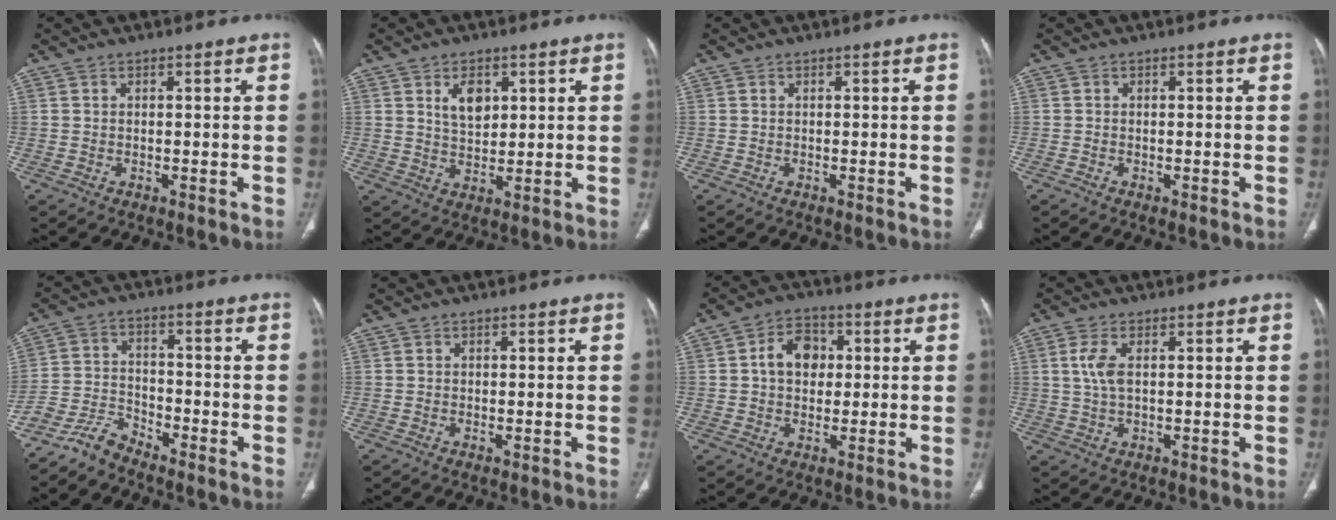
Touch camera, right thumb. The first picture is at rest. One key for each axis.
{"total": 5.5, "fx": 2.3, "fy": 3.3, "fz": 3.8, "tx": -0.048, "ty": -0.018, "tz": 0.044}
{"total": 0.0}
{"total": 0.0}
{"total": 5.6, "fx": -5.4, "fy": 1.3, "fz": 0.9, "tx": -0.024, "ty": 0.034, "tz": -0.113}
{"total": 0.0}
{"total": 7.7, "fx": 1.1, "fy": 5.8, "fz": 4.9, "tx": -0.056, "ty": 0.011, "tz": 0.014}
{"total": 4.3, "fx": 1.0, "fy": 2.0, "fz": 3.7, "tx": -0.092, "ty": 0.004, "tz": 0.022}